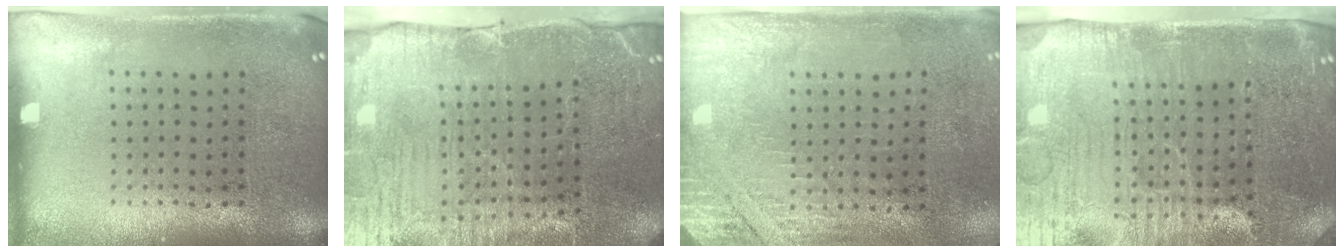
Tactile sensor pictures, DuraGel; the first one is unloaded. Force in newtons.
{"total": 3.9, "press": 3.8, "slide": 0.8}
{"total": 2.7, "press": 2.4, "slide": 1.2}
{"total": 5.1, "press": 4.5, "slide": 2.5}